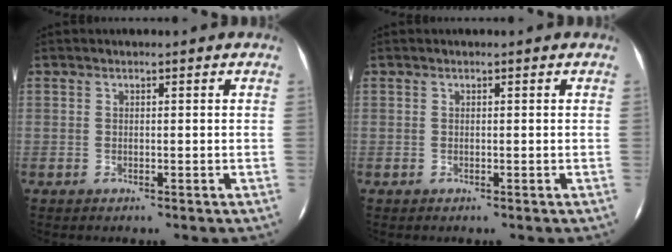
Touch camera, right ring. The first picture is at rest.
{"total": 0.0}